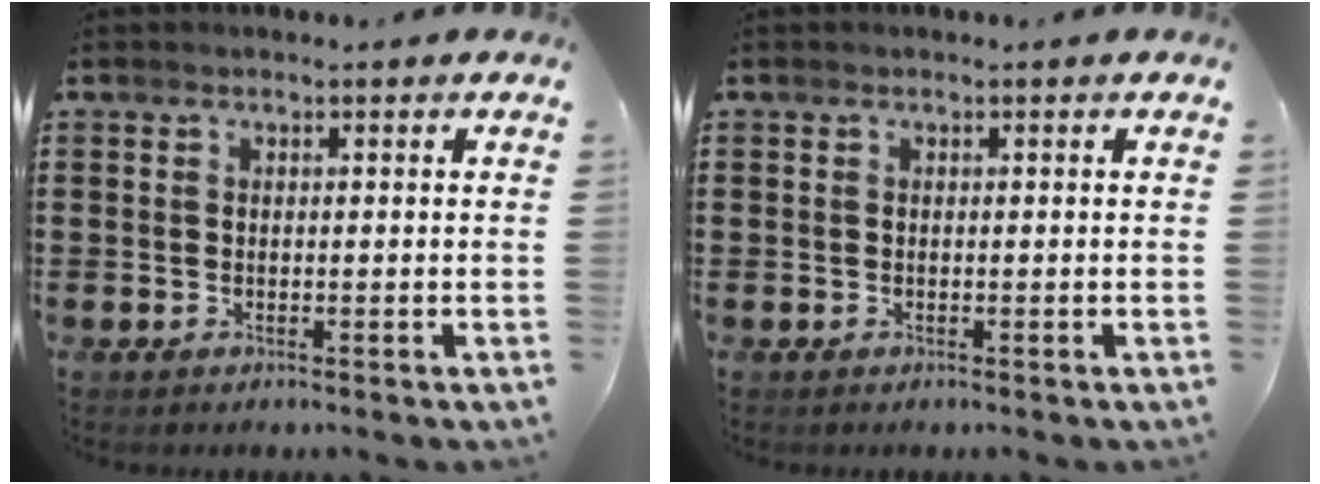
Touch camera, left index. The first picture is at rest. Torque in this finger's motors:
{"motor_torque": [0.00, 0.00, 0.00, -0.01]}